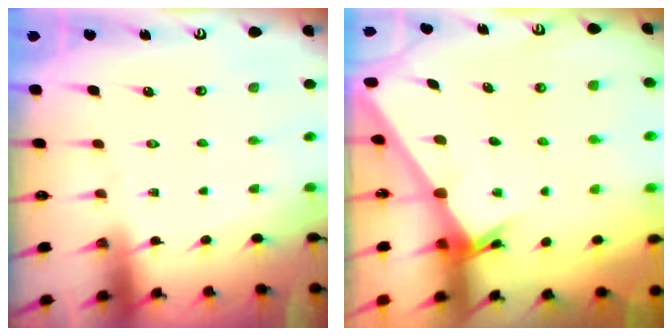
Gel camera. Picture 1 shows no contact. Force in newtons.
{"total": 2.4, "press": 2.4, "slide": 0.2}